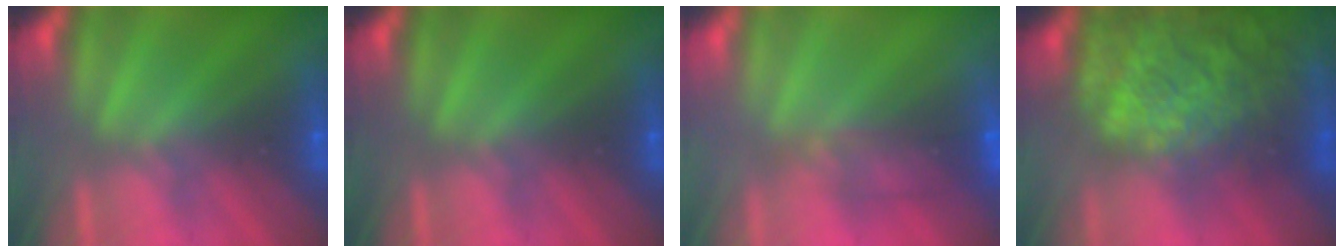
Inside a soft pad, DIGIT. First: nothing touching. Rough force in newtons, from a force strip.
{"total": 0.0}
{"total": 6.9}
{"total": 9.4}